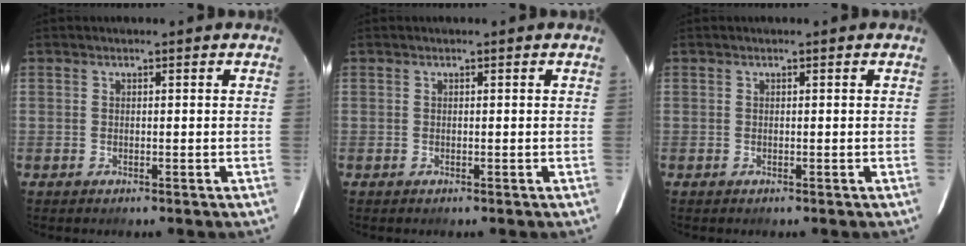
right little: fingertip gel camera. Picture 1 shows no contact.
{"total": 0.0}
{"total": 0.0}